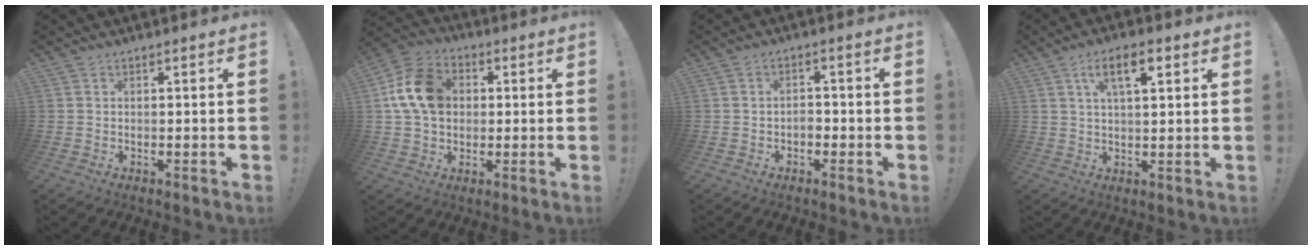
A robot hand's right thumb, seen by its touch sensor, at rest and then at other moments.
{"total": 15.3, "force": [2.5, 11.8, 9.4], "torque": [-0.149, 0.010, 0.054]}
{"total": 2.7, "force": [-1.4, 2.0, 1.3], "torque": [-0.026, 0.006, -0.025]}
{"total": 8.6, "force": [3.7, 3.0, 7.2], "torque": [-0.112, -0.003, 0.060]}